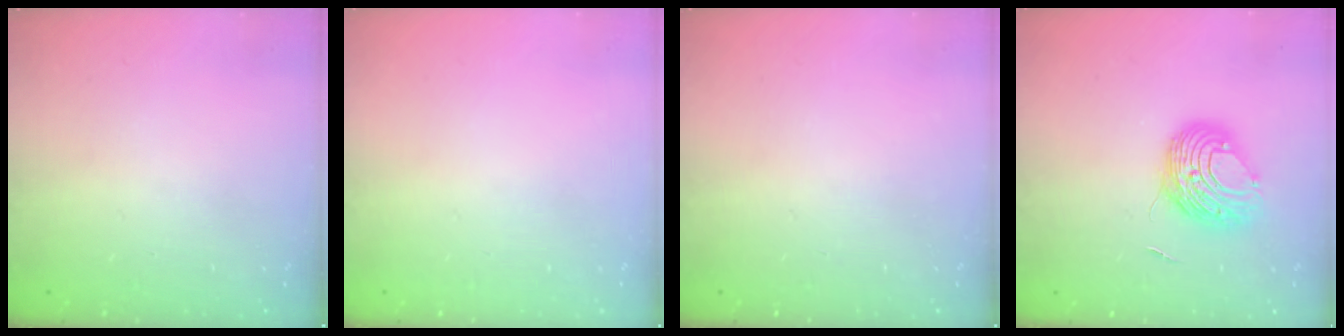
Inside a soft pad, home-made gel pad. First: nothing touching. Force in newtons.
{"total": 0.0}
{"total": 0.0}
{"total": 8.8, "press": 8.8, "slide": 0.8}